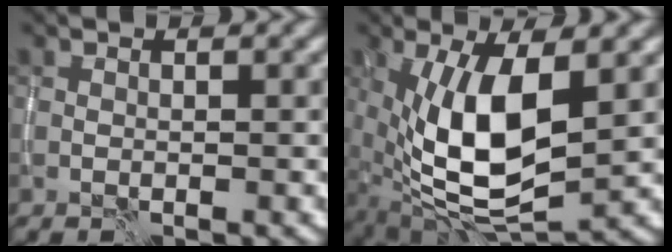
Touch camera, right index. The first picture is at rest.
{"total": 11.1, "force": [0.1, 4.8, 9.9], "torque": [-0.188, -0.008, 0.003]}